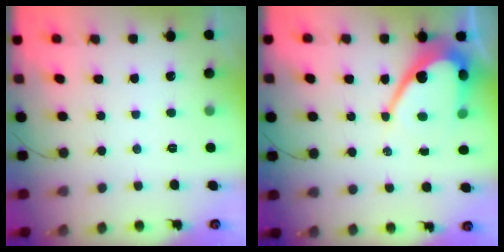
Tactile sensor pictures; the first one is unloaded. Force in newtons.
{"total": 11.7, "press": 11.7, "slide": 1.2}